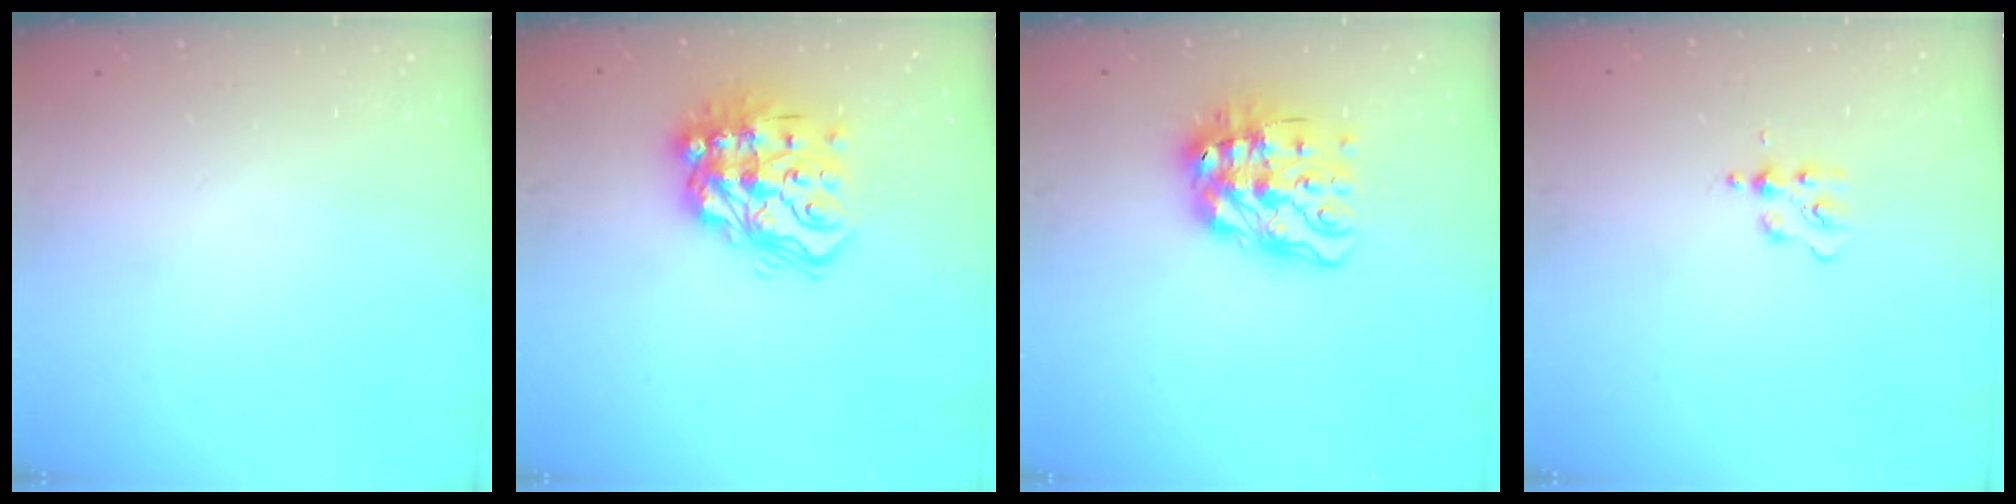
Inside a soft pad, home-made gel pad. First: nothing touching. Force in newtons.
{"total": 16.6, "press": 16.4, "slide": 2.0}
{"total": 13.5, "press": 13.4, "slide": 1.7}
{"total": 3.7, "press": 3.7, "slide": 0.5}